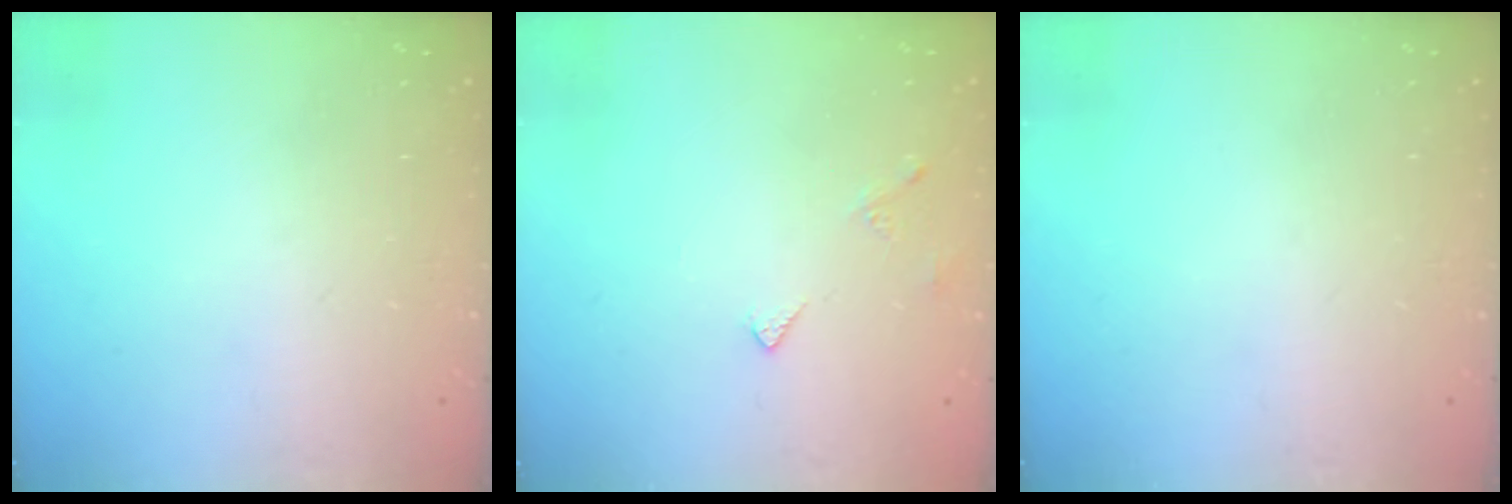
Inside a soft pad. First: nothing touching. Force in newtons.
{"total": 3.0, "press": 3.0, "slide": 0.6}
{"total": 0.0}